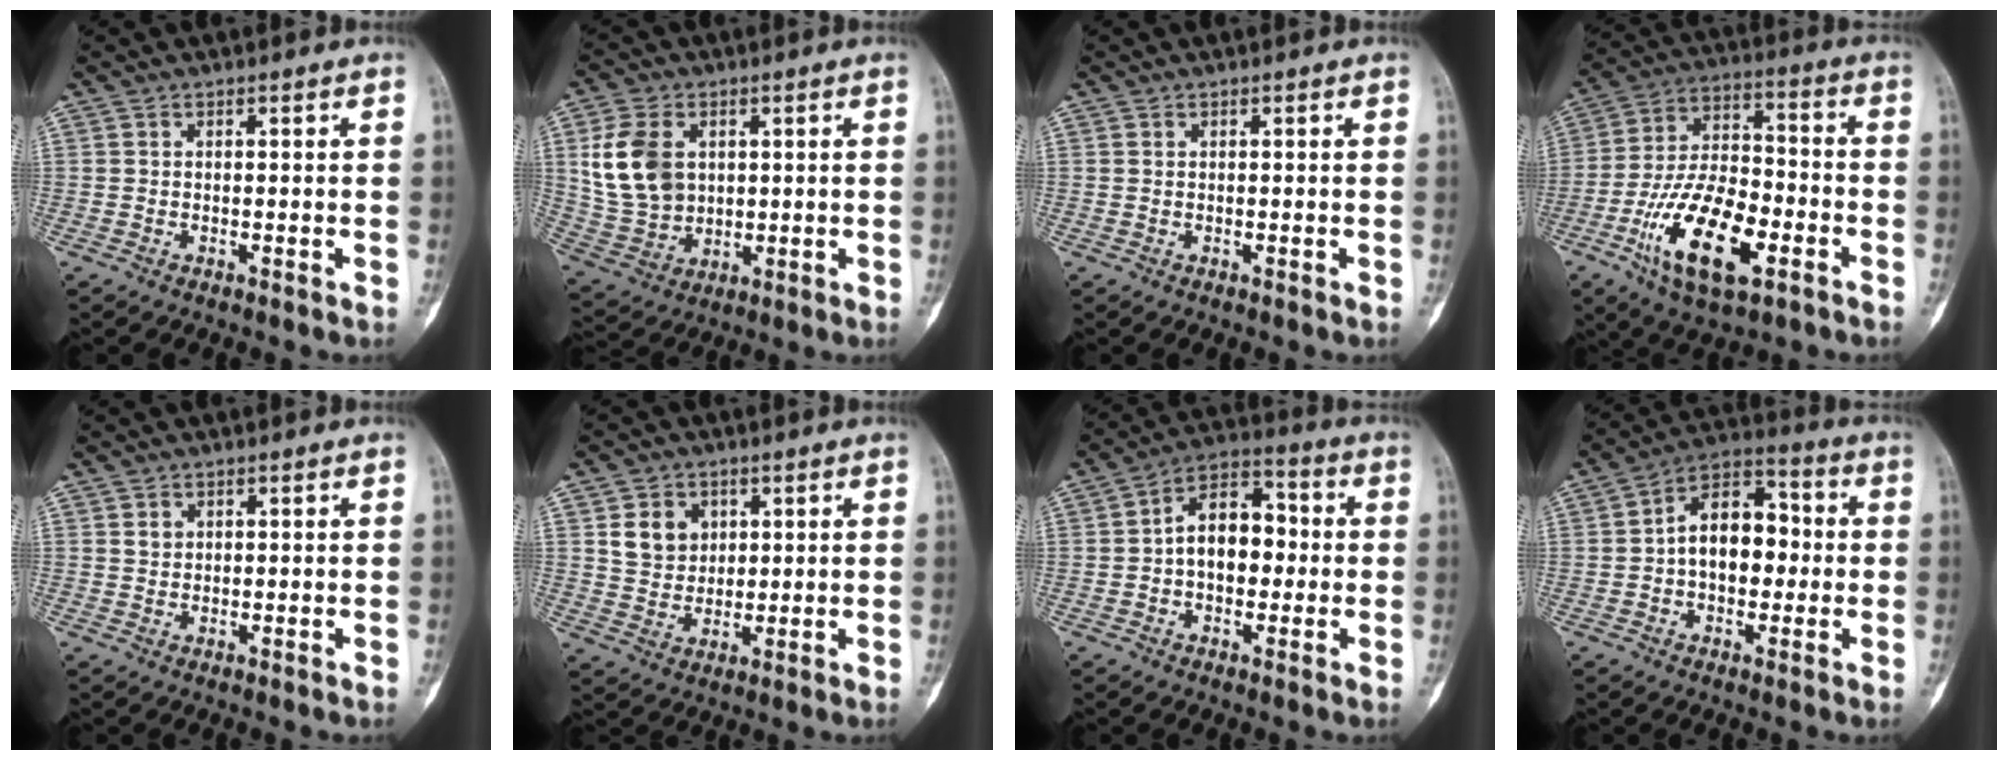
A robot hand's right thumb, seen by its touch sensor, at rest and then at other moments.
{"total": 12.5, "force": [2.8, 9.1, 8.1], "torque": [-0.139, -0.007, 0.065]}
{"total": 0.0}
{"total": 18.9, "force": [-7.8, 8.4, 15.0], "torque": [-0.267, 0.035, -0.135]}
{"total": 1.4, "force": [0.6, 1.2, 0.5], "torque": [-0.002, -0.001, 0.010]}
{"total": 7.0, "force": [2.3, 5.8, 3.1], "torque": [-0.026, -0.011, 0.046]}
{"total": 11.4, "force": [-0.3, 7.5, 8.6], "torque": [-0.106, 0.036, -0.017]}
{"total": 12.5, "force": [-0.2, 8.2, 9.4], "torque": [-0.115, 0.037, -0.016]}